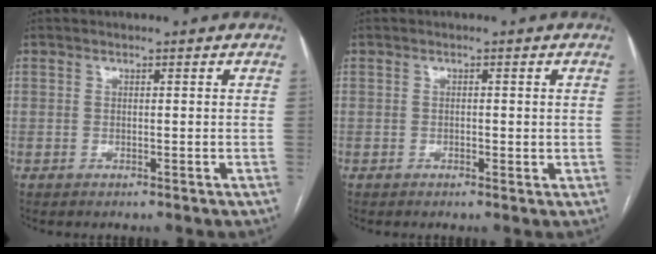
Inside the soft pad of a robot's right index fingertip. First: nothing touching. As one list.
[{"total": 1.5, "force": [-0.1, 0.8, 1.2], "torque": [-0.017, 0.001, -0.002]}]